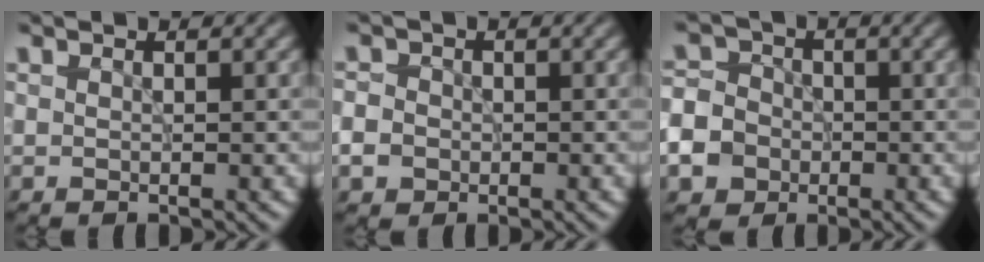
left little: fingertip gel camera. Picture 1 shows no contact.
{"total": 2.7, "force": [-0.7, 2.4, 1.0], "torque": [-0.011, 0.002, -0.022]}
{"total": 8.8, "force": [-4.1, 7.4, 2.6], "torque": [-0.066, -0.024, -0.094]}